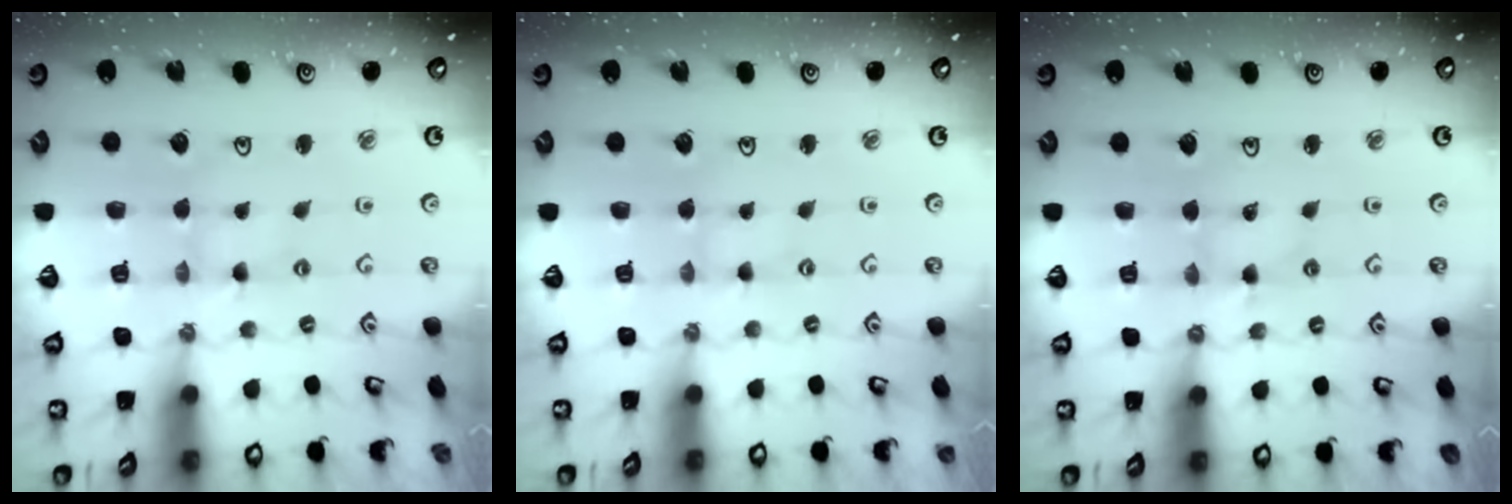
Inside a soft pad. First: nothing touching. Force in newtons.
{"total": 0.0}
{"total": 1.6, "press": 1.5, "slide": 0.2}